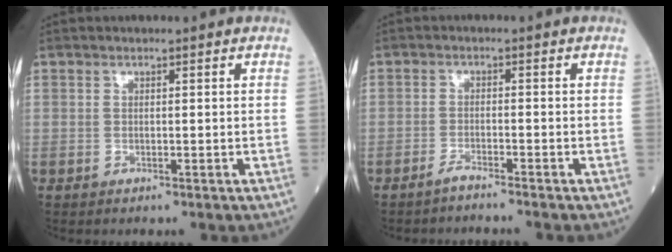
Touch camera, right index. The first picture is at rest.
{"total": 1.9, "force": [-1.8, -0.4, 0.5], "torque": [-0.013, -0.002, -0.034]}